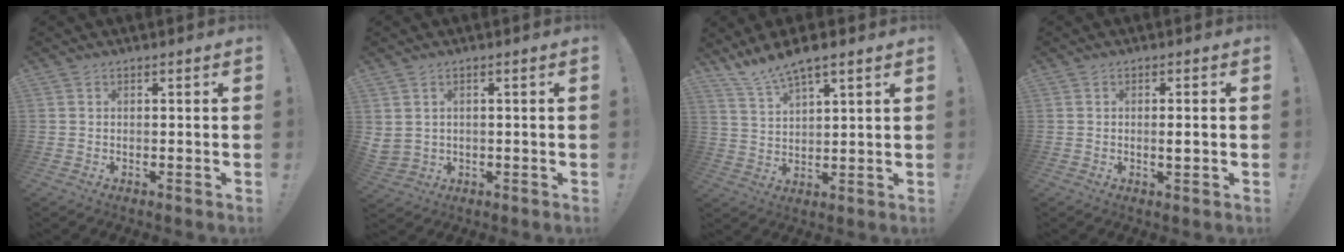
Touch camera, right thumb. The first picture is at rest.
{"total": 2.8, "force": [1.7, 2.0, 0.9], "torque": [-0.029, -0.007, 0.033]}
{"total": 7.9, "force": [7.0, 1.1, 3.6], "torque": [-0.072, -0.040, 0.128]}
{"total": 2.3, "force": [-0.1, 0.0, 2.3], "torque": [-0.024, -0.008, -0.008]}